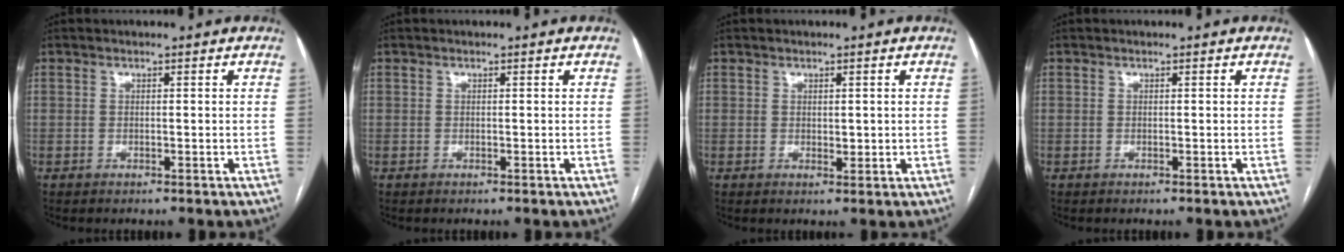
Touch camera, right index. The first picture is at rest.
{"total": 0.0}
{"total": 1.5, "force": [0.5, 1.1, 0.9], "torque": [-0.005, -0.002, 0.011]}
{"total": 0.0}